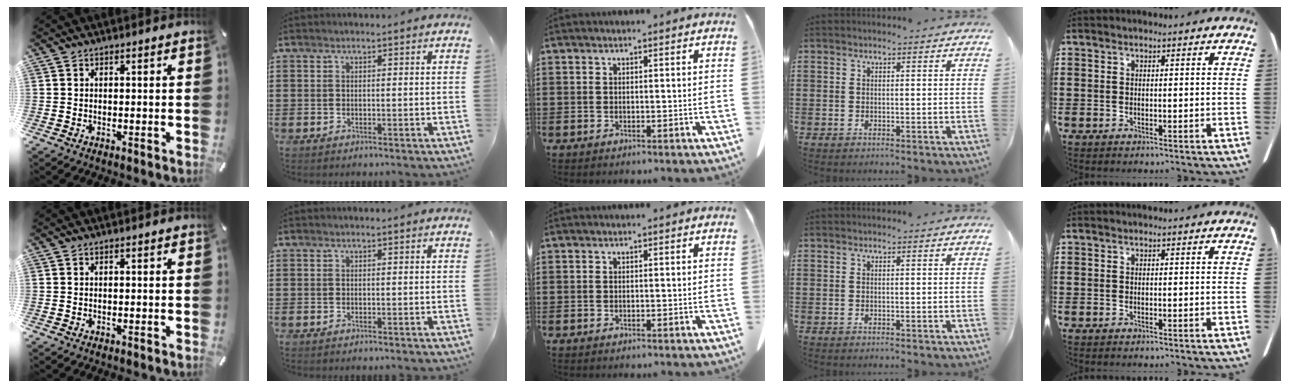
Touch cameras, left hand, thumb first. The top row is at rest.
{}